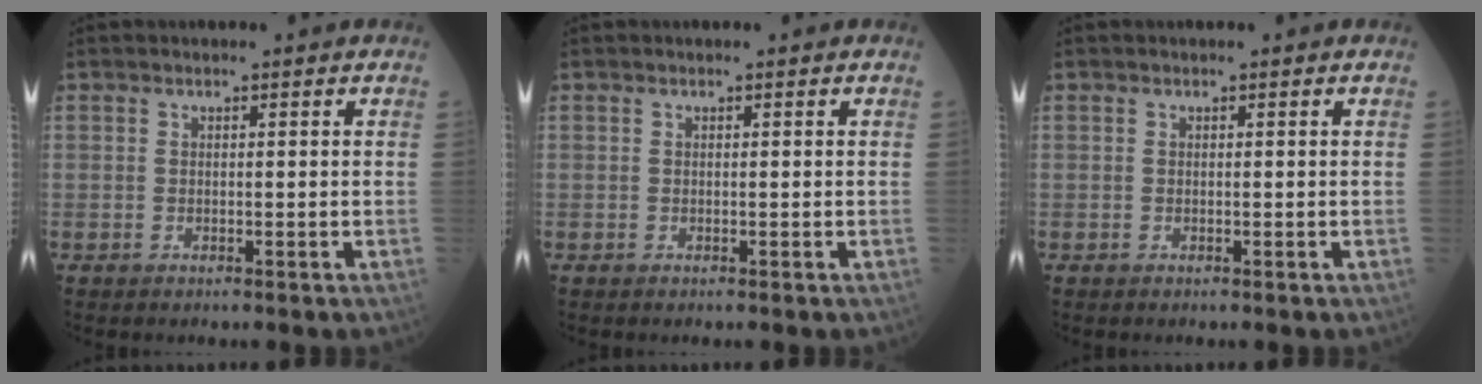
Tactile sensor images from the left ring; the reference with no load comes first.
{"total": 0.0}
{"total": 0.0}